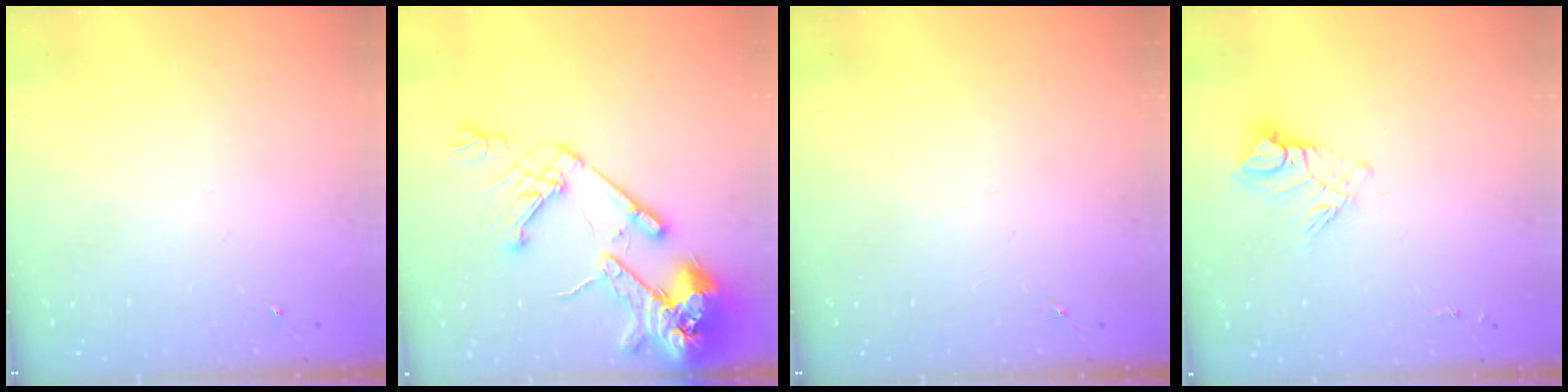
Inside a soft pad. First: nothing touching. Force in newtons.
{"total": 18.4, "press": 18.2, "slide": 2.5}
{"total": 0.0}
{"total": 9.7, "press": 9.6, "slide": 0.8}